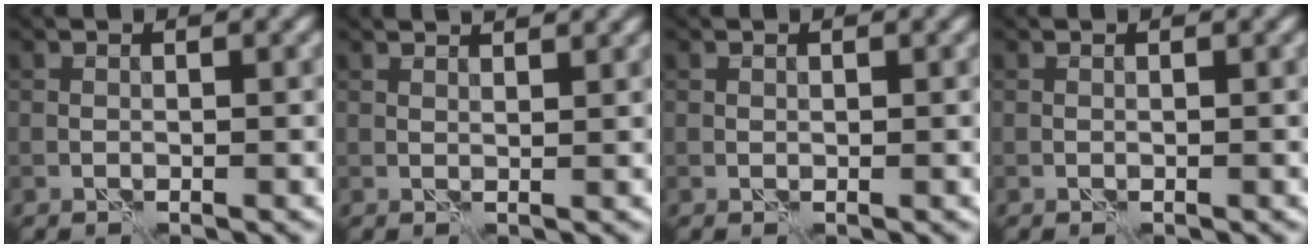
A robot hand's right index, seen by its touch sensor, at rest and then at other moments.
{"total": 2.6, "force": [2.2, 0.6, 1.2], "torque": [-0.012, 0.003, 0.014]}
{"total": 0.0}
{"total": 0.0}